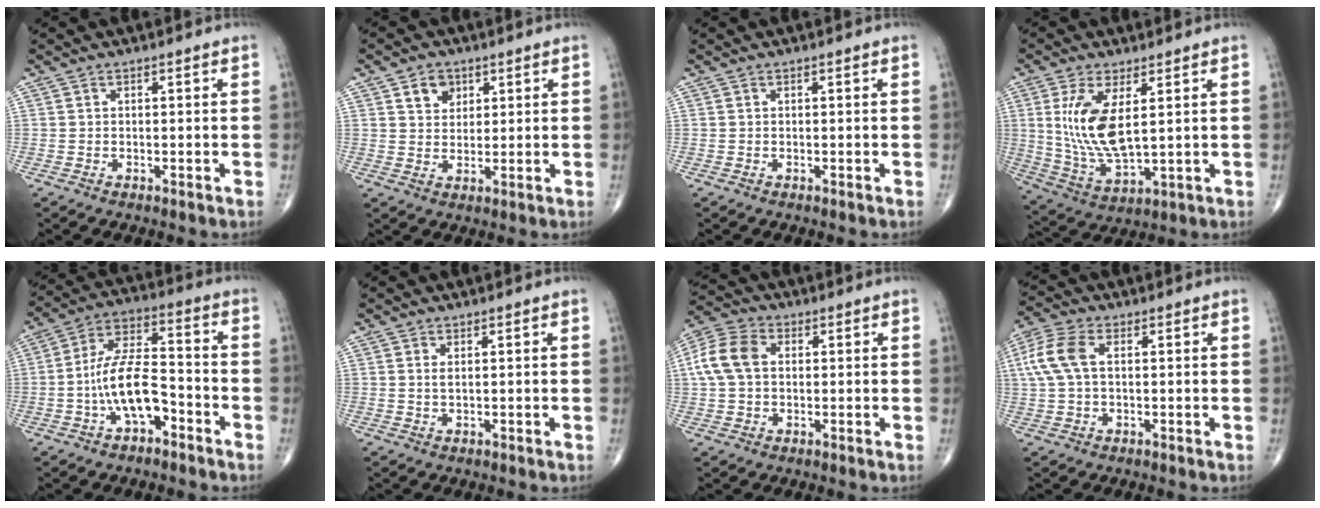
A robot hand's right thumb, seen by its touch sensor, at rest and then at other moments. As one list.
[{"total": 4.9, "force": [2.4, 3.7, 2.1], "torque": [-0.013, -0.012, 0.041]}, {"total": 0.0}, {"total": 12.6, "force": [2.8, 5.2, 11.1], "torque": [-0.227, -0.021, 0.070]}, {"total": 12.2, "force": [-4.2, 5.9, 9.8], "torque": [-0.177, 0.049, -0.081]}, {"total": 1.2, "force": [0.4, 0.4, 1.0], "torque": [-0.022, -0.001, 0.010]}, {"total": 9.1, "force": [1.3, 6.5, 6.3], "torque": [-0.134, 0.023, 0.019]}, {"total": 8.3, "force": [1.5, 4.6, 6.7], "torque": [-0.170, 0.022, 0.029]}]